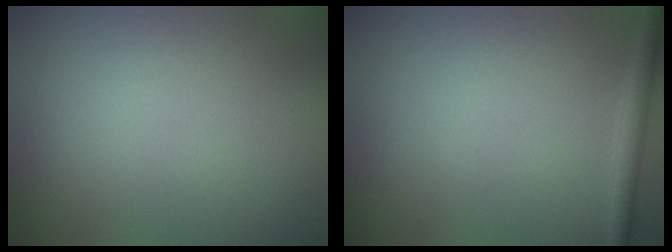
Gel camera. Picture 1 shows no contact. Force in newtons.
{"total": 1.5, "press": 1.5, "slide": 0.1}